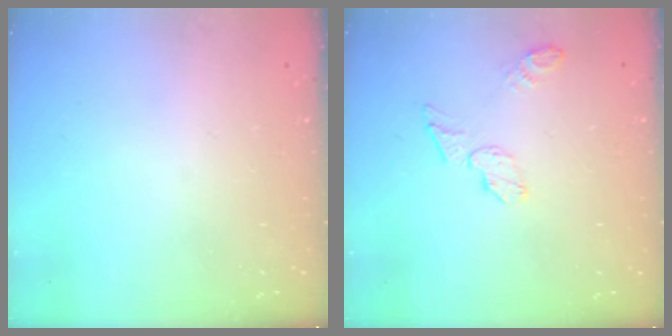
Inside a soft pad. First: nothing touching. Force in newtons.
{"total": 6.1, "press": 6.1, "slide": 0.3}